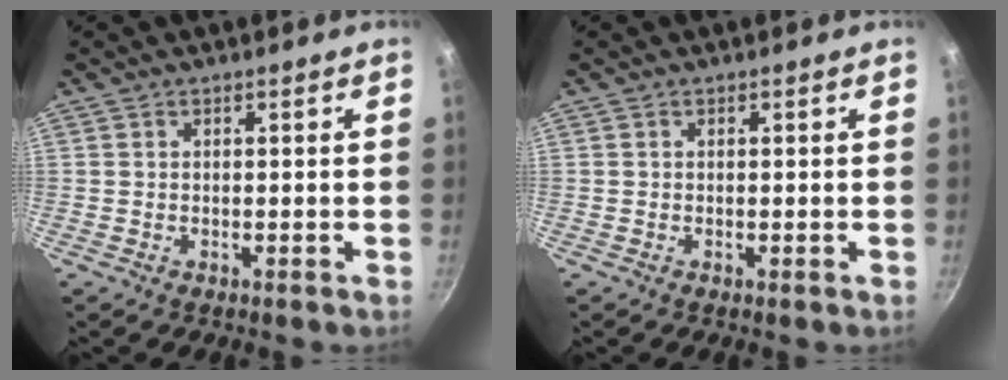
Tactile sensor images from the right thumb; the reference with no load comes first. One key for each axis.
{"total": 0.0}